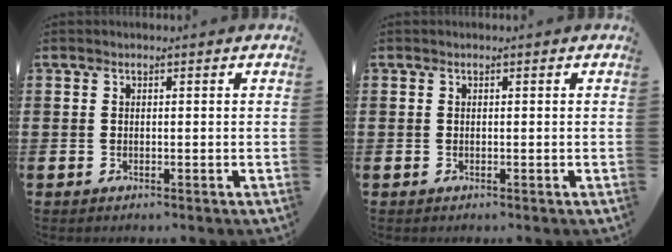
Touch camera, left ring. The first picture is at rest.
{"total": 0.0}